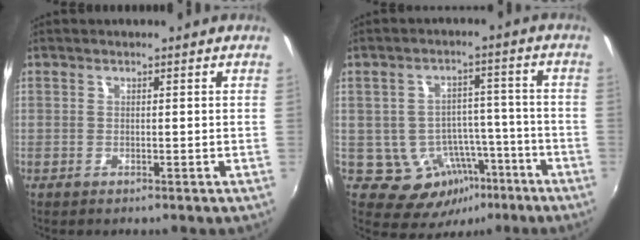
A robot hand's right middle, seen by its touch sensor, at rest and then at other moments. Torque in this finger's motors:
{"motor_torque": [0.24, -0.31, -0.01, -0.02]}